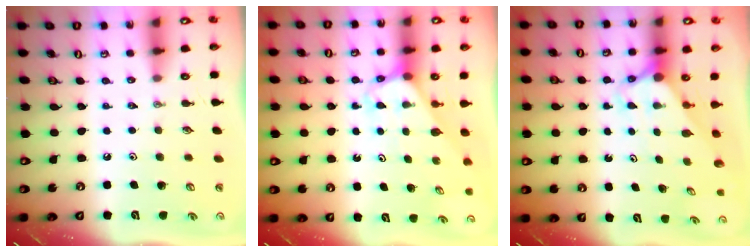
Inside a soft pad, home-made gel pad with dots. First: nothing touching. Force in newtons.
{"total": 3.1, "press": 3.1, "slide": 0.2}
{"total": 2.7, "press": 2.7, "slide": 0.0}